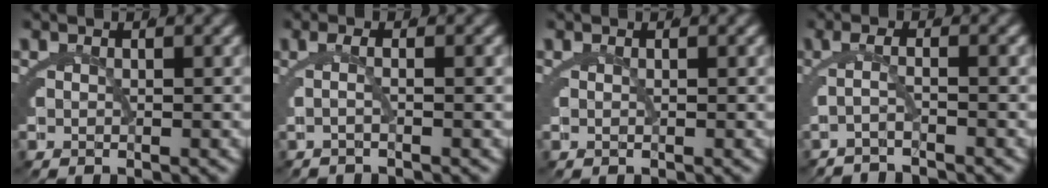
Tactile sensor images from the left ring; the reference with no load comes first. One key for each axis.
{"total": 2.3, "fx": -0.5, "fy": -0.3, "fz": 2.2, "tx": -0.038, "ty": 0.007, "tz": -0.010}
{"total": 0.5, "fx": 0.3, "fy": 0.3, "fz": 0.4, "tx": -0.006, "ty": 0.005, "tz": 0.002}
{"total": 2.6, "fx": -1.8, "fy": 0.0, "fz": 1.9, "tx": -0.042, "ty": -0.009, "tz": -0.023}